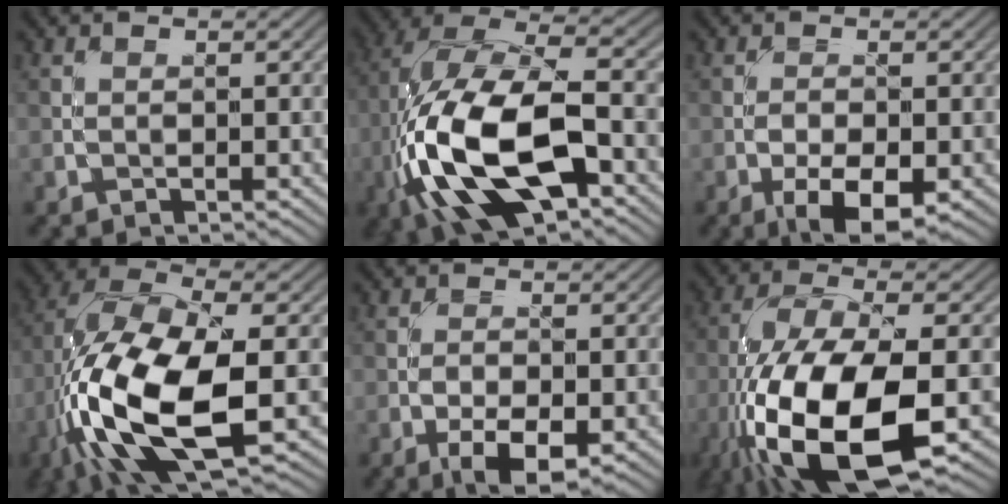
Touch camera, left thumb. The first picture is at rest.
{"total": 17.3, "force": [-4.9, 8.1, 14.5], "torque": [-0.330, -0.009, -0.089]}
{"total": 6.1, "force": [-2.9, 2.4, 4.8], "torque": [-0.080, -0.003, -0.048]}
{"total": 15.8, "force": [-4.3, 6.8, 13.6], "torque": [-0.313, -0.018, -0.079]}
{"total": 5.3, "force": [-2.5, 2.0, 4.2], "torque": [-0.069, -0.002, -0.042]}
{"total": 16.5, "force": [-6.1, 6.5, 13.9], "torque": [-0.300, -0.023, -0.112]}